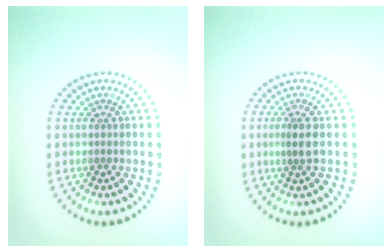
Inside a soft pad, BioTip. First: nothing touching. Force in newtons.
{"total": 1.5, "press": 1.1, "slide": 1.0}